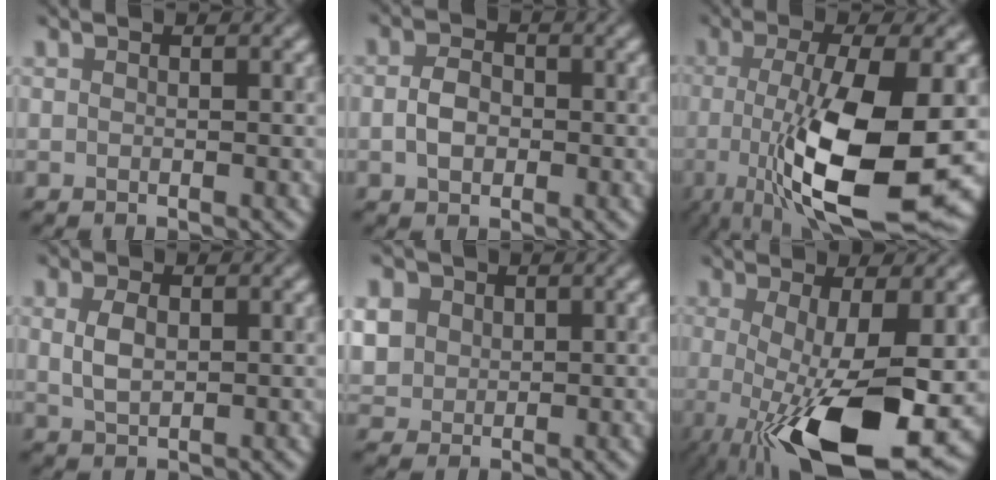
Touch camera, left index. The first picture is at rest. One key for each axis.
{"total": 1.8, "fx": -1.0, "fy": 1.3, "fz": 0.6, "tx": -0.023, "ty": 0.000, "tz": -0.010}
{"total": 12.0, "fx": -3.0, "fy": 3.3, "fz": 11.1, "tx": -0.187, "ty": -0.022, "tz": -0.038}
{"total": 1.2, "fx": -0.1, "fy": 0.9, "fz": 0.8, "tx": -0.029, "ty": 0.001, "tz": 0.013}
{"total": 2.9, "fx": 0.4, "fy": 2.9, "fz": 0.2, "tx": -0.038, "ty": 0.011, "tz": 0.027}
{"total": 12.6, "fx": -3.8, "fy": 3.7, "fz": 11.4, "tx": -0.183, "ty": -0.027, "tz": -0.044}